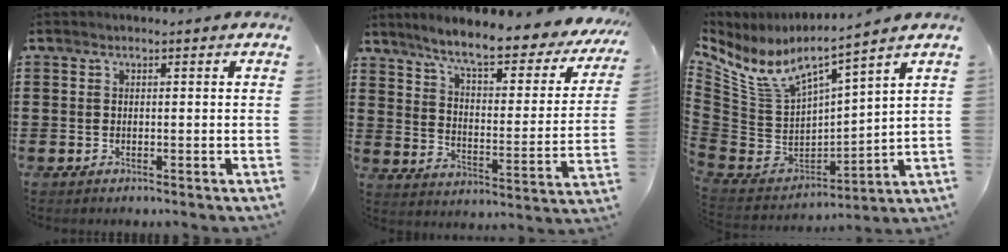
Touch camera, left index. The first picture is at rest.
{"total": 8.0, "force": [6.5, 0.3, 4.7], "torque": [-0.107, -0.043, 0.102]}
{"total": 6.6, "force": [4.9, 1.6, 4.0], "torque": [-0.104, -0.047, 0.083]}